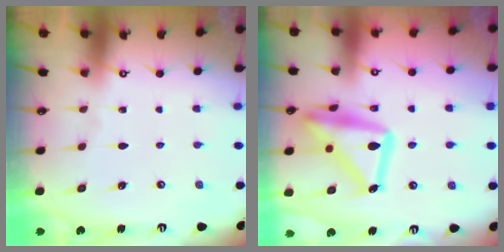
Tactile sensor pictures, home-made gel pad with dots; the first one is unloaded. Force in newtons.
{"total": 21.5, "press": 21.4, "slide": 1.5}